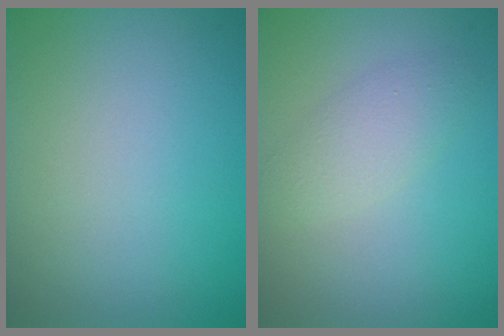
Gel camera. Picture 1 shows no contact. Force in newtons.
{"total": 2.3, "press": 2.3, "slide": 0.2}